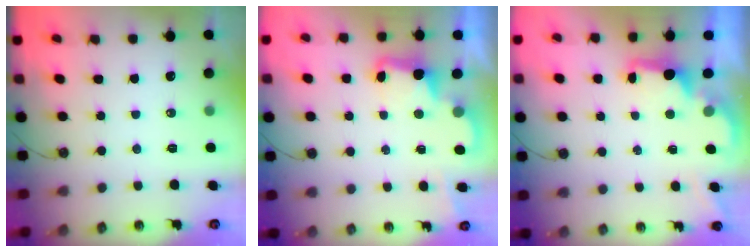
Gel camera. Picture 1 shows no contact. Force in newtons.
{"total": 3.3, "press": 3.3, "slide": 0.5}
{"total": 2.0, "press": 1.9, "slide": 0.8}